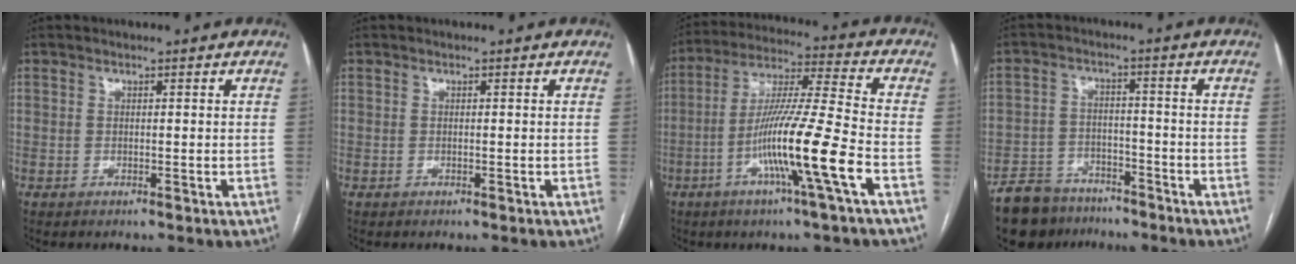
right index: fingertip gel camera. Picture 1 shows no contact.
{"total": 0.0}
{"total": 14.6, "force": [-5.3, -1.4, 13.6], "torque": [-0.251, -0.009, -0.104]}
{"total": 9.3, "force": [-7.5, 5.2, 1.9], "torque": [-0.041, 0.008, -0.124]}